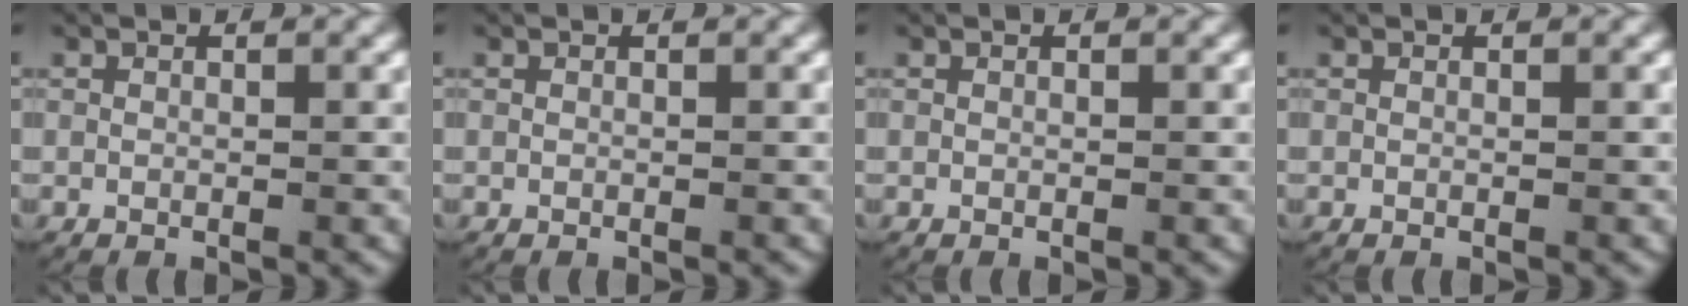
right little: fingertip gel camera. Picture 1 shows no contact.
{"total": 0.0}
{"total": 0.0}
{"total": 0.0}